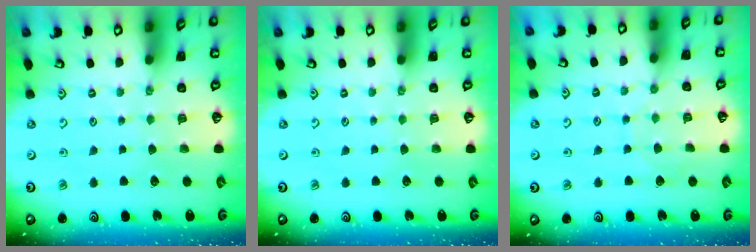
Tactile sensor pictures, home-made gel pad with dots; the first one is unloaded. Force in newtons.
{"total": 0.0}
{"total": 4.7, "press": 4.7, "slide": 0.4}